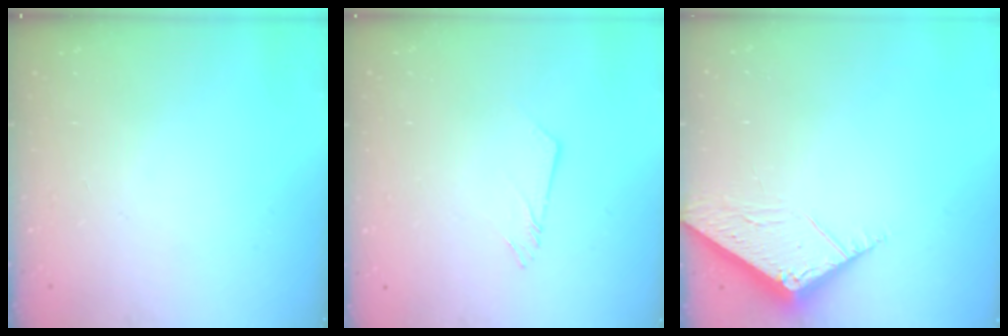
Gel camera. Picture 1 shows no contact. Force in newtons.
{"total": 2.4, "press": 2.4, "slide": 0.3}
{"total": 6.1, "press": 6.1, "slide": 0.4}